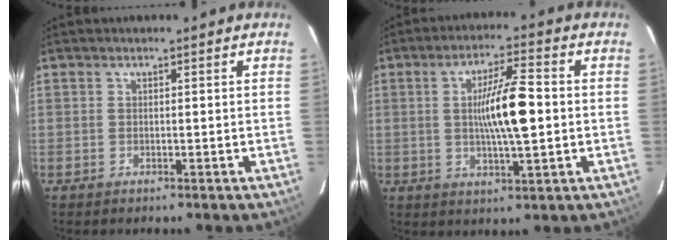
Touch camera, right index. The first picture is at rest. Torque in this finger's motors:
{"motor_torque": [0.35, 0.08, 0.46, 0.10]}